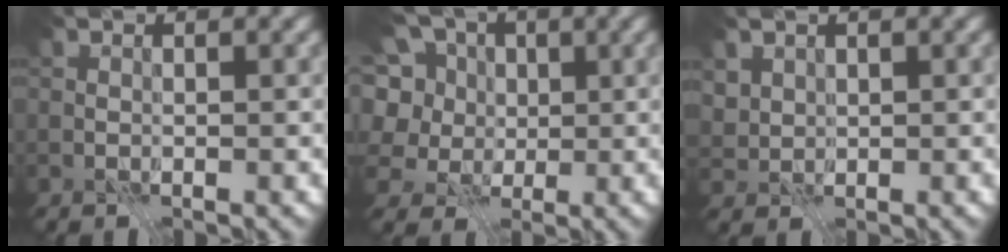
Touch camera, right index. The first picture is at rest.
{"total": 9.1, "force": [3.4, 6.9, 4.9], "torque": [-0.113, 0.029, 0.027]}
{"total": 1.7, "force": [1.3, 1.1, 0.4], "torque": [-0.017, -0.008, 0.039]}